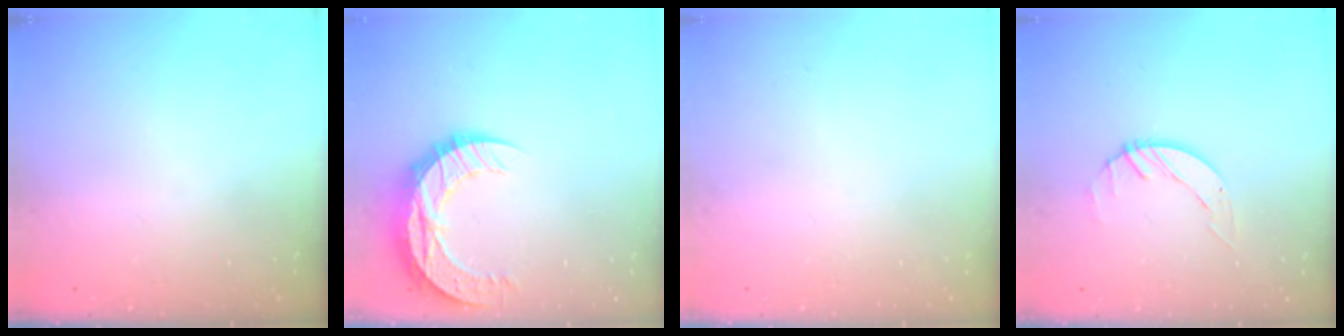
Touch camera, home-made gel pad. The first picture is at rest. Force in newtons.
{"total": 12.8, "press": 12.8, "slide": 0.9}
{"total": 0.0}
{"total": 2.6, "press": 2.6, "slide": 0.3}